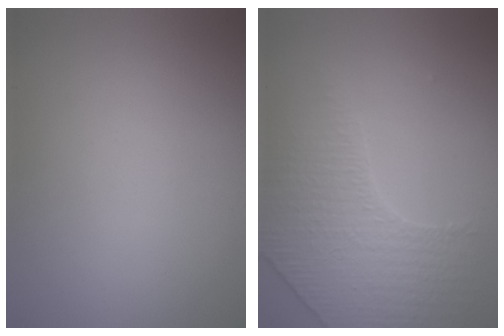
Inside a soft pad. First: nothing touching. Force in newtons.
{"total": 3.9, "press": 3.5, "slide": 1.7}